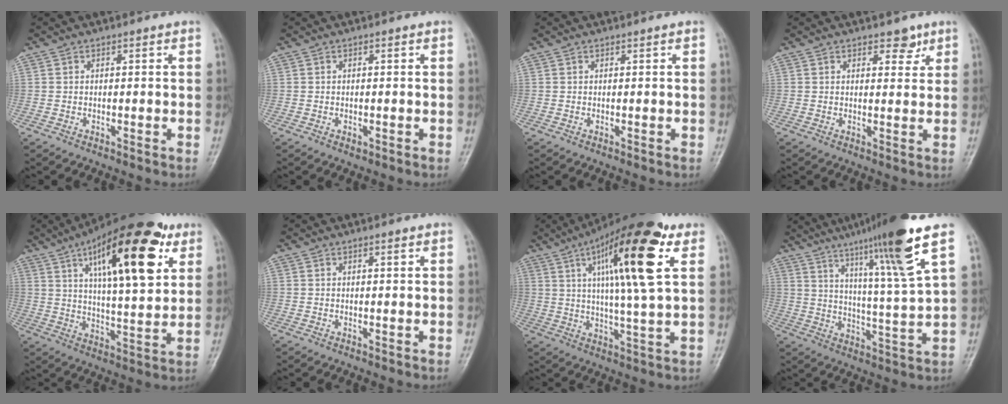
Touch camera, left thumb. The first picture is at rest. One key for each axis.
{"total": 1.2, "fx": -0.4, "fy": 0.8, "fz": 0.8, "tx": -0.009, "ty": 0.001, "tz": -0.005}
{"total": 0.0}
{"total": 3.1, "fx": 2.0, "fy": 1.7, "fz": 1.6, "tx": -0.001, "ty": -0.010, "tz": 0.027}
{"total": 23.9, "fx": 10.3, "fy": 8.6, "fz": 19.8, "tx": -0.278, "ty": -0.019, "tz": 0.156}
{"total": 1.0, "fx": 0.5, "fy": 0.3, "fz": 0.8, "tx": -0.013, "ty": 0.001, "tz": 0.006}
{"total": 20.1, "fx": 7.6, "fy": 4.3, "fz": 18.1, "tx": -0.285, "ty": -0.011, "tz": 0.117}
{"total": 17.7, "fx": 10.7, "fy": -0.2, "fz": 14.1, "tx": -0.221, "ty": -0.050, "tz": 0.168}